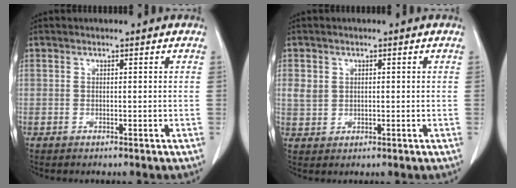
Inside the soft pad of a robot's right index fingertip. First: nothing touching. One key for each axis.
{"total": 2.8, "fx": 0.7, "fy": 2.4, "fz": 1.2, "tx": -0.022, "ty": 0.008, "tz": 0.019}